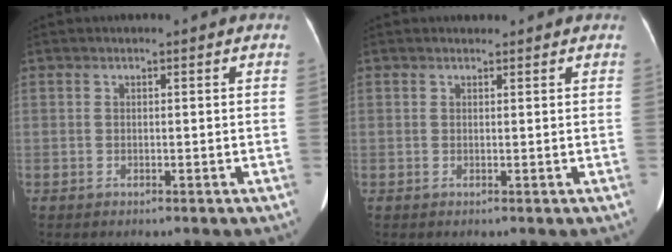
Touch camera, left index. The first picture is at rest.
{"total": 1.1, "force": [1.0, 0.5, 0.1], "torque": [-0.007, 0.010, 0.015]}